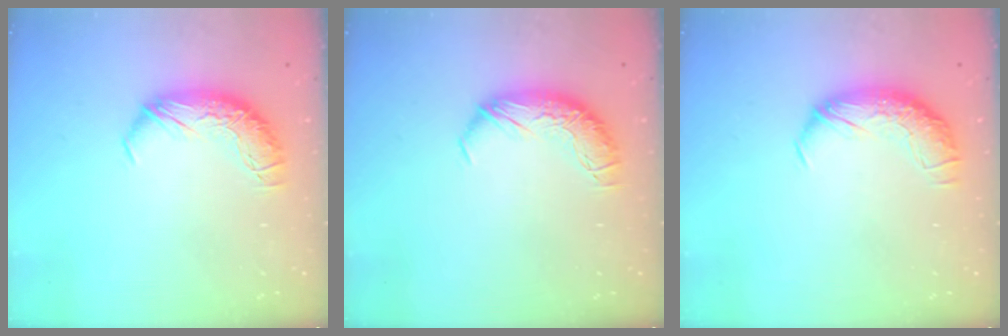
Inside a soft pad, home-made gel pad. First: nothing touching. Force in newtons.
{"total": 0.0}
{"total": 1.7, "press": 0.6, "slide": 1.6}